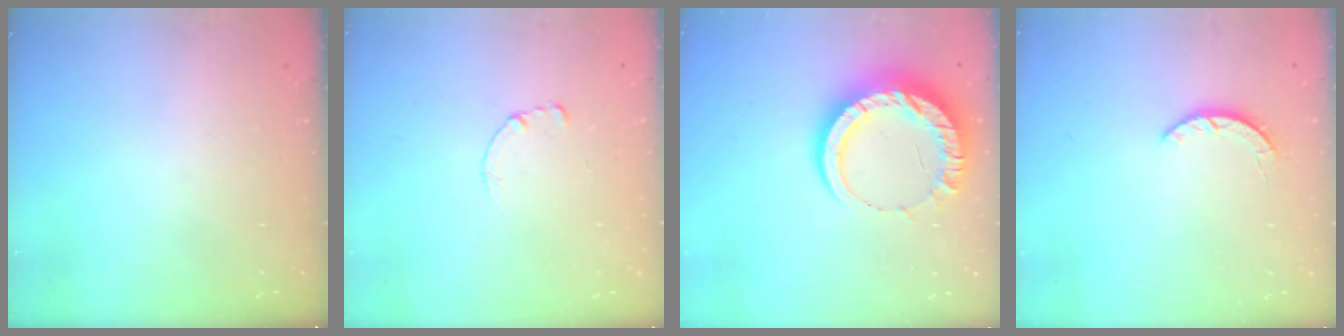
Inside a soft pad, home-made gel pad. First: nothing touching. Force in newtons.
{"total": 0.7, "press": 0.6, "slide": 0.1}
{"total": 14.8, "press": 14.8, "slide": 0.8}
{"total": 2.2, "press": 2.2, "slide": 0.4}